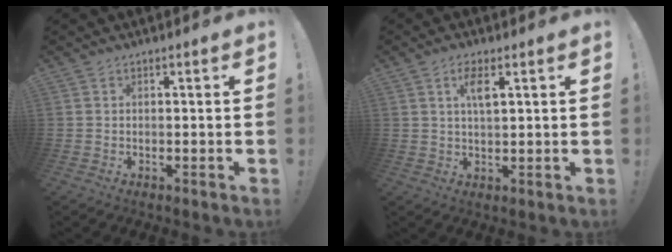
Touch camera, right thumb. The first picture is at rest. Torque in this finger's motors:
{"motor_torque": [0.05, 0.08, -0.03, 0.07, 0.06]}